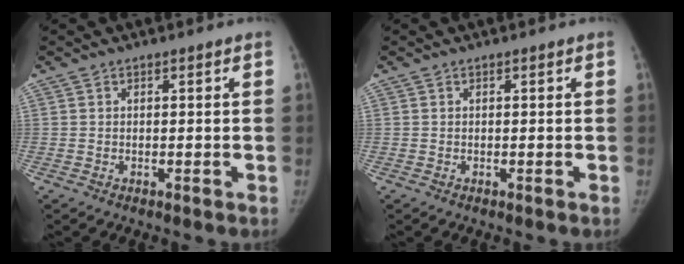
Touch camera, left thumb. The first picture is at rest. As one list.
[{"total": 0.0}]